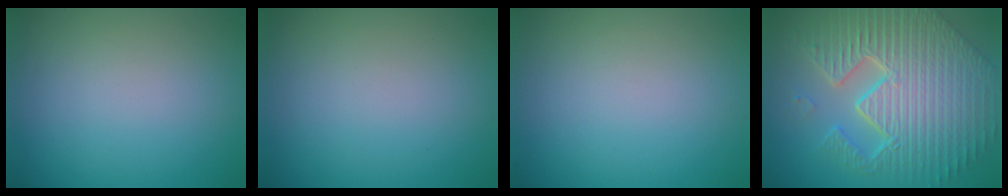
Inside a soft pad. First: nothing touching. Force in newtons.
{"total": 0.0}
{"total": 0.0}
{"total": 11.4, "press": 7.4, "slide": 8.7}